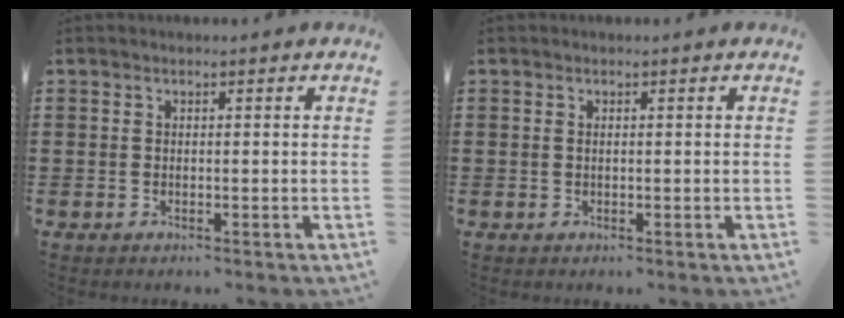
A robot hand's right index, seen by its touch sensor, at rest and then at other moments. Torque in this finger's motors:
{"motor_torque": [-0.21, 0.82, -0.02, -0.01]}